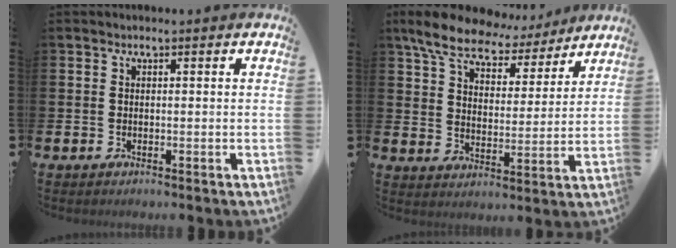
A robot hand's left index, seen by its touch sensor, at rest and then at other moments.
{"total": 9.1, "force": [8.0, 3.1, 3.0], "torque": [-0.084, -0.048, 0.140]}